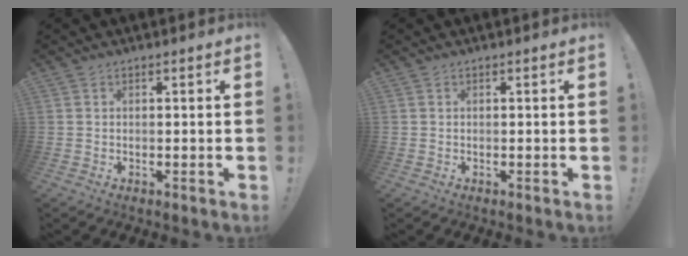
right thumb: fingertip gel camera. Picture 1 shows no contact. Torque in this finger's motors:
{"motor_torque": [-0.02, -0.16, 0.08, 0.03, 0.00]}